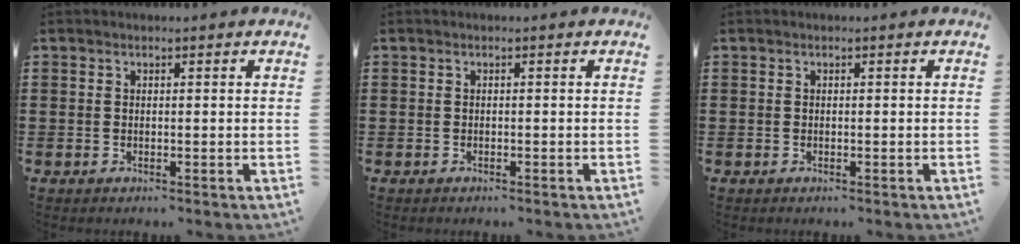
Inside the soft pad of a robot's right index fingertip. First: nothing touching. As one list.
[{"total": 0.0}, {"total": 0.0}]